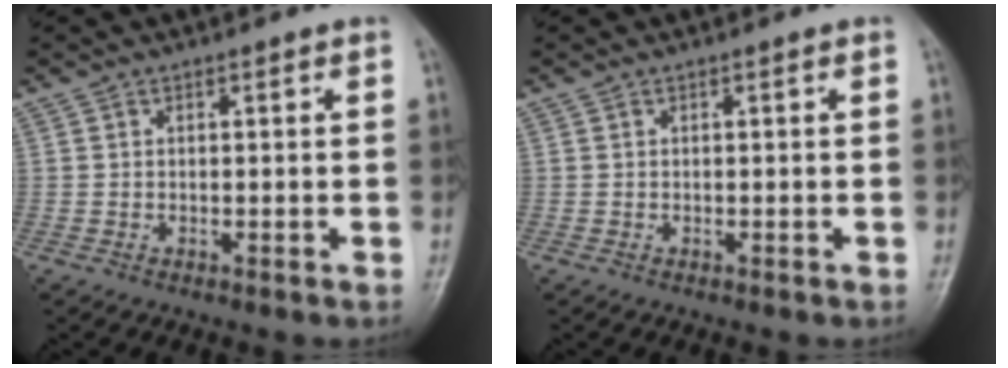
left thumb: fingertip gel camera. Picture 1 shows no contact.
{"total": 0.0}